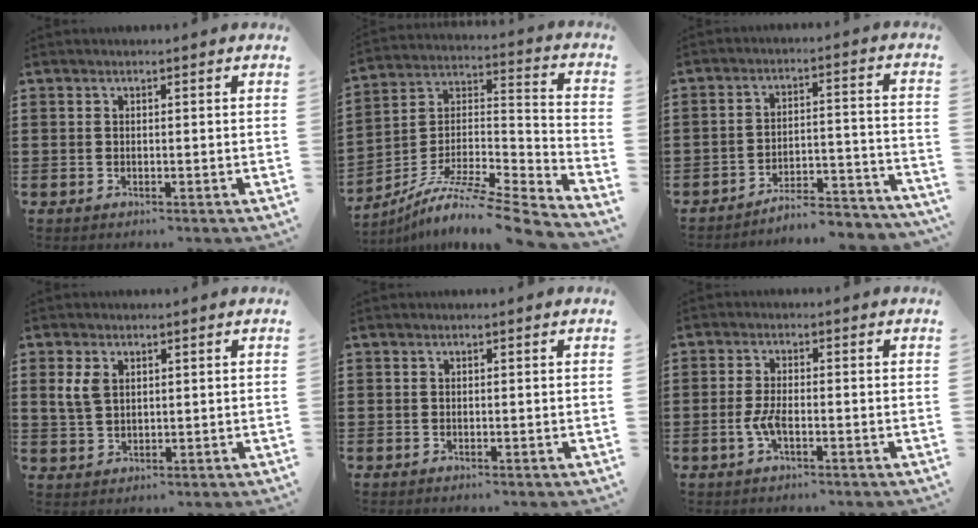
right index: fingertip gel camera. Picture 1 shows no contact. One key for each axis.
{"total": 8.5, "fx": -7.2, "fy": 0.5, "fz": 4.5, "tx": -0.076, "ty": -0.003, "tz": -0.146}
{"total": 5.5, "fx": -5.3, "fy": 0.3, "fz": 1.2, "tx": -0.020, "ty": 0.002, "tz": -0.106}
{"total": 3.6, "fx": 1.6, "fy": 2.3, "fz": 2.3, "tx": -0.060, "ty": 0.006, "tz": 0.027}
{"total": 0.0}
{"total": 3.3, "fx": -1.0, "fy": 0.9, "fz": 3.0, "tx": -0.076, "ty": -0.009, "tz": -0.023}